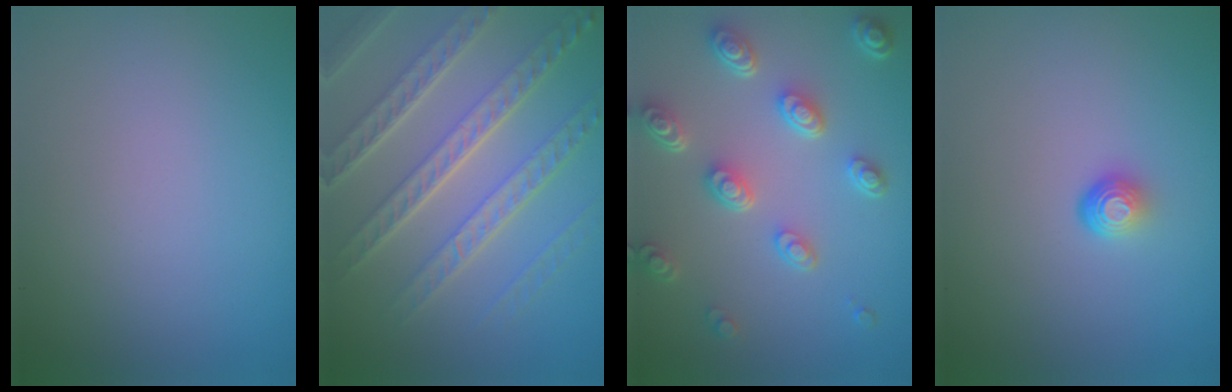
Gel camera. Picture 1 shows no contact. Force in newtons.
{"total": 7.4, "press": 5.2, "slide": 5.2}
{"total": 5.3, "press": 4.0, "slide": 3.5}
{"total": 1.5, "press": 0.9, "slide": 1.2}